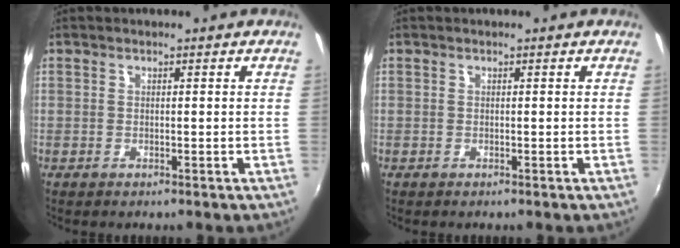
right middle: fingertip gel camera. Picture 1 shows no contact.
{"total": 0.0}